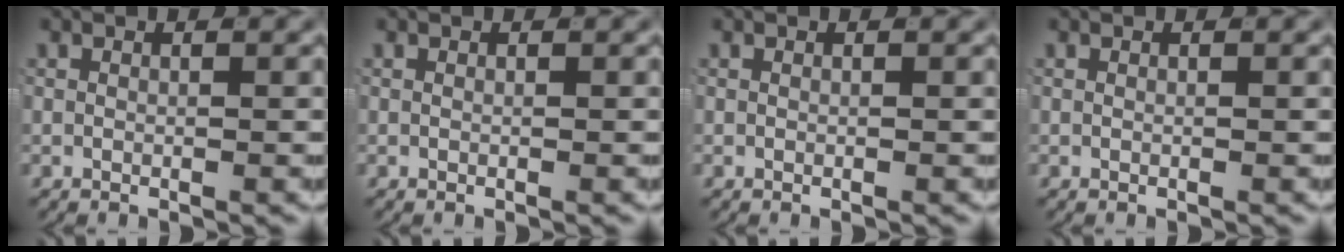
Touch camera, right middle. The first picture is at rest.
{"total": 0.0}
{"total": 0.0}
{"total": 0.0}